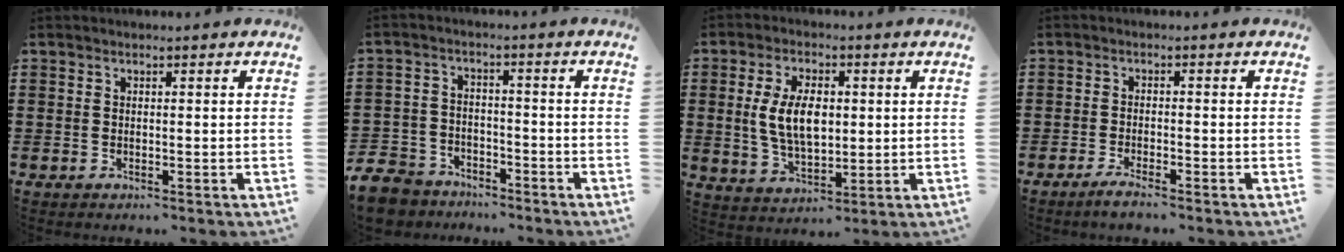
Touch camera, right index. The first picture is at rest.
{"total": 6.4, "force": [-5.9, 2.2, 0.7], "torque": [-0.042, 0.012, -0.127]}
{"total": 8.3, "force": [0.7, 4.5, 6.9], "torque": [-0.148, 0.004, 0.006]}
{"total": 2.0, "force": [-1.8, 0.0, 0.9], "torque": [-0.016, 0.003, -0.033]}